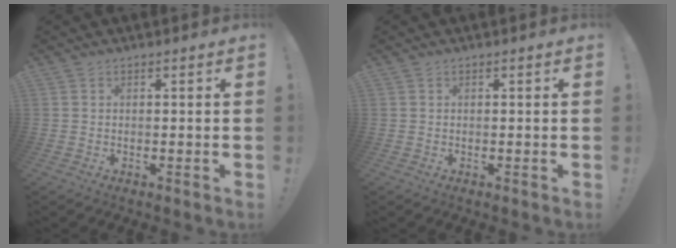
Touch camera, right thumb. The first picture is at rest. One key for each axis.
{"total": 0.0}